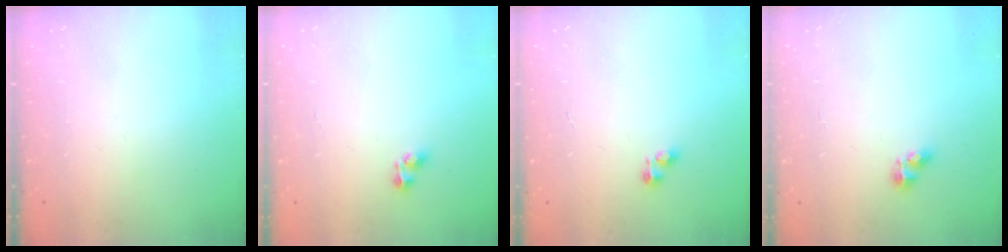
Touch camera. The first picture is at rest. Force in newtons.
{"total": 3.6, "press": 3.6, "slide": 0.4}
{"total": 2.1, "press": 2.0, "slide": 0.3}
{"total": 4.0, "press": 4.0, "slide": 0.5}